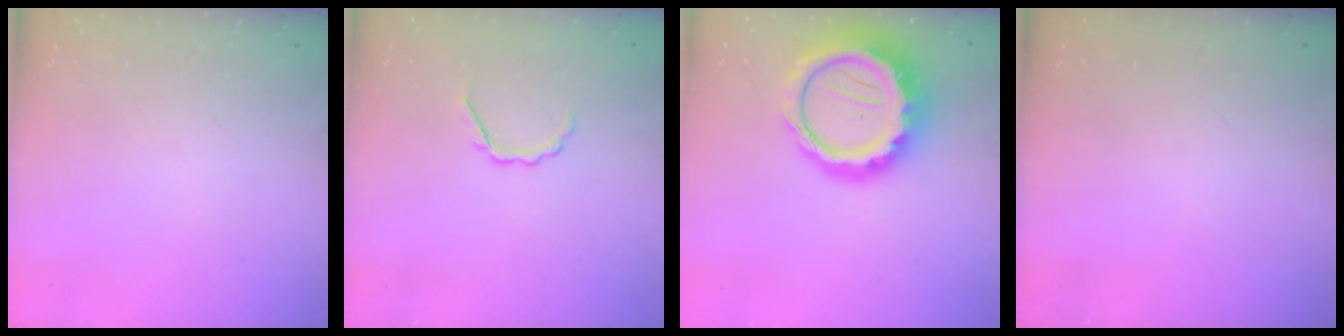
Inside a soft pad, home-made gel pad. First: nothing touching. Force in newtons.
{"total": 3.6, "press": 3.4, "slide": 1.0}
{"total": 18.9, "press": 18.5, "slide": 4.1}
{"total": 0.0}